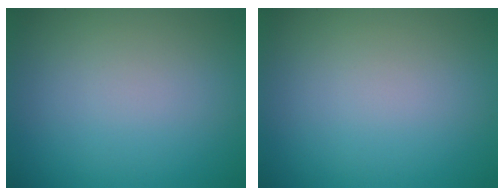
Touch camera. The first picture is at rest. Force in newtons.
{"total": 0.0}